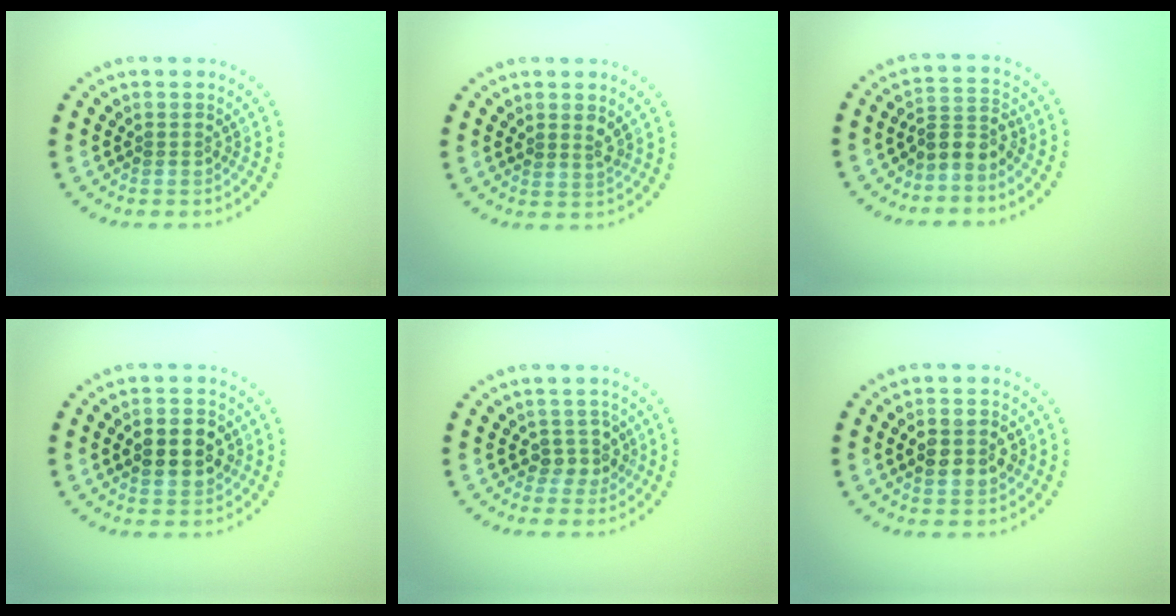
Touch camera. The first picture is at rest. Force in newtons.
{"total": 1.1, "press": 1.1, "slide": 0.4}
{"total": 2.6, "press": 2.0, "slide": 1.7}
{"total": 4.5, "press": 4.5, "slide": 0.1}
{"total": 2.1, "press": 1.7, "slide": 1.2}
{"total": 3.8, "press": 3.8, "slide": 0.1}